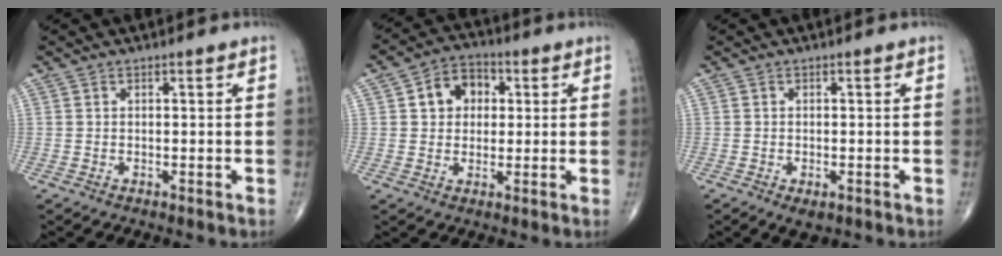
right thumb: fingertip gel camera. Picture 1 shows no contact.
{"total": 7.9, "force": [1.8, 6.2, 4.6], "torque": [-0.043, 0.011, 0.022]}
{"total": 2.7, "force": [-1.2, 1.4, 2.0], "torque": [-0.030, 0.001, -0.012]}